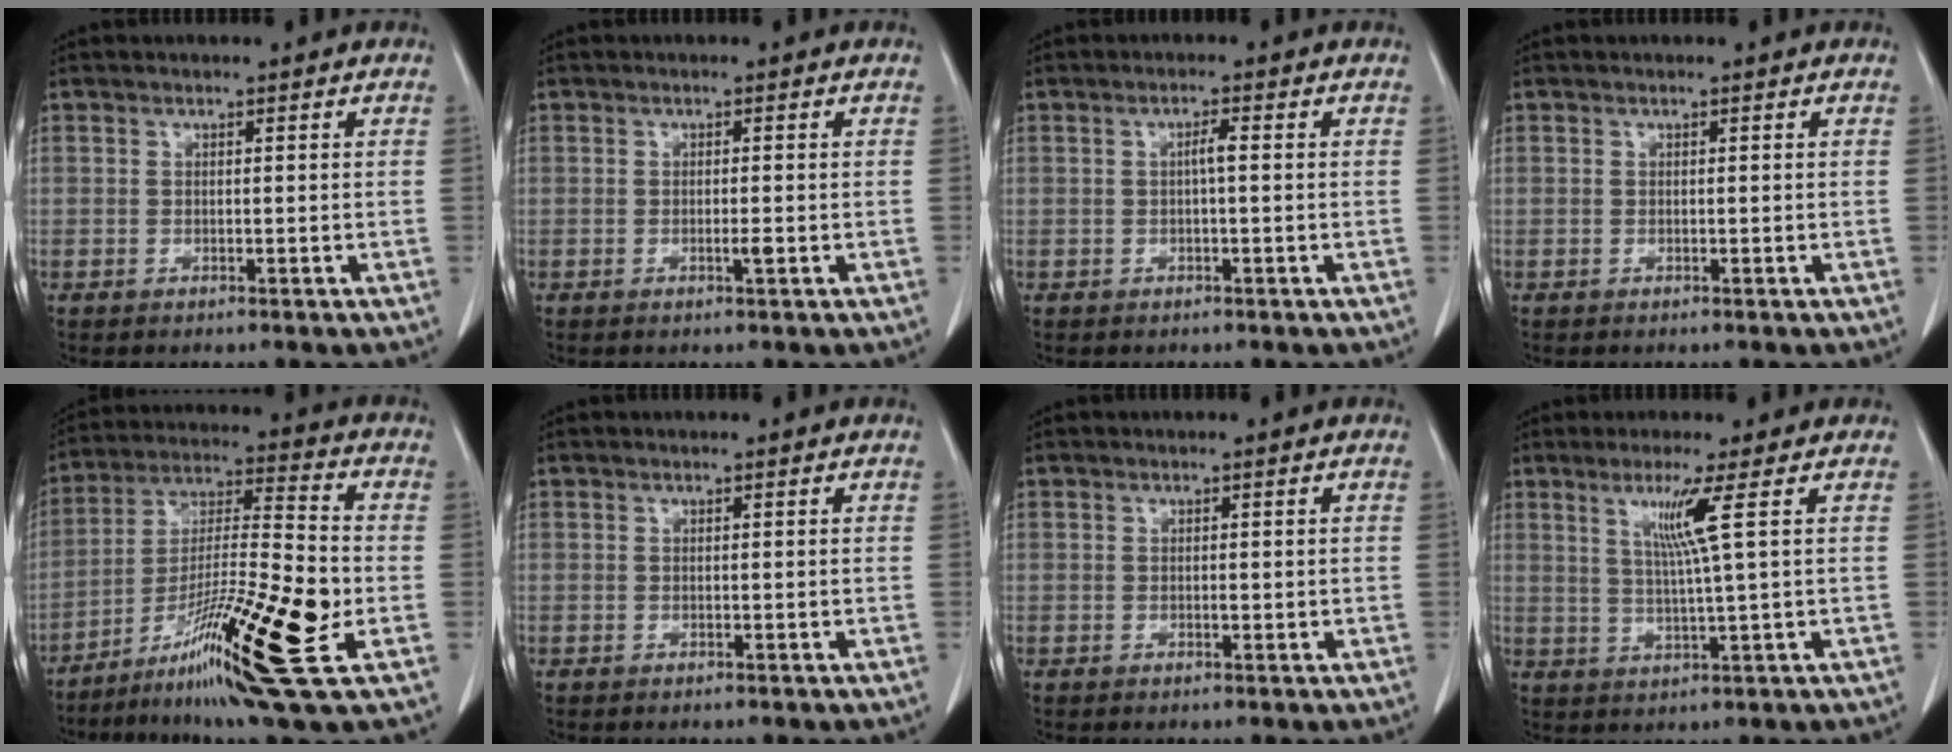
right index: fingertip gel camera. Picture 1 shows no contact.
{"total": 1.4, "force": [-0.3, 0.1, 1.3], "torque": [-0.022, -0.002, -0.006]}
{"total": 1.7, "force": [0.1, 0.1, 1.7], "torque": [-0.028, 0.004, -0.001]}
{"total": 0.0}
{"total": 19.4, "force": [-7.9, 0.7, 17.7], "torque": [-0.314, -0.026, -0.139]}
{"total": 0.0}
{"total": 0.9, "force": [-0.1, 0.4, 0.8], "torque": [-0.011, 0.000, -0.001]}
{"total": 5.4, "force": [2.1, -1.7, 4.7], "torque": [-0.093, -0.010, 0.043]}